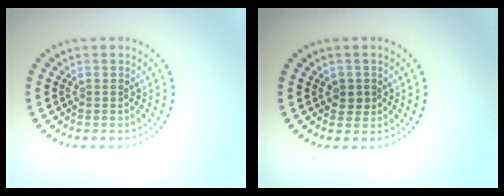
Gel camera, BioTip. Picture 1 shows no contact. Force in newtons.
{"total": 1.4, "press": 1.2, "slide": 0.7}